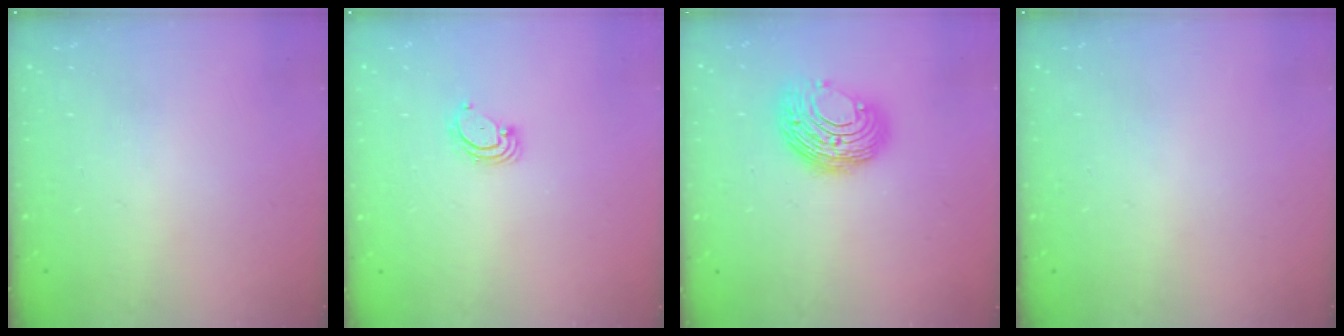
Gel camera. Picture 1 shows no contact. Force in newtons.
{"total": 3.1, "press": 3.1, "slide": 0.3}
{"total": 11.0, "press": 11.0, "slide": 0.4}
{"total": 0.0}